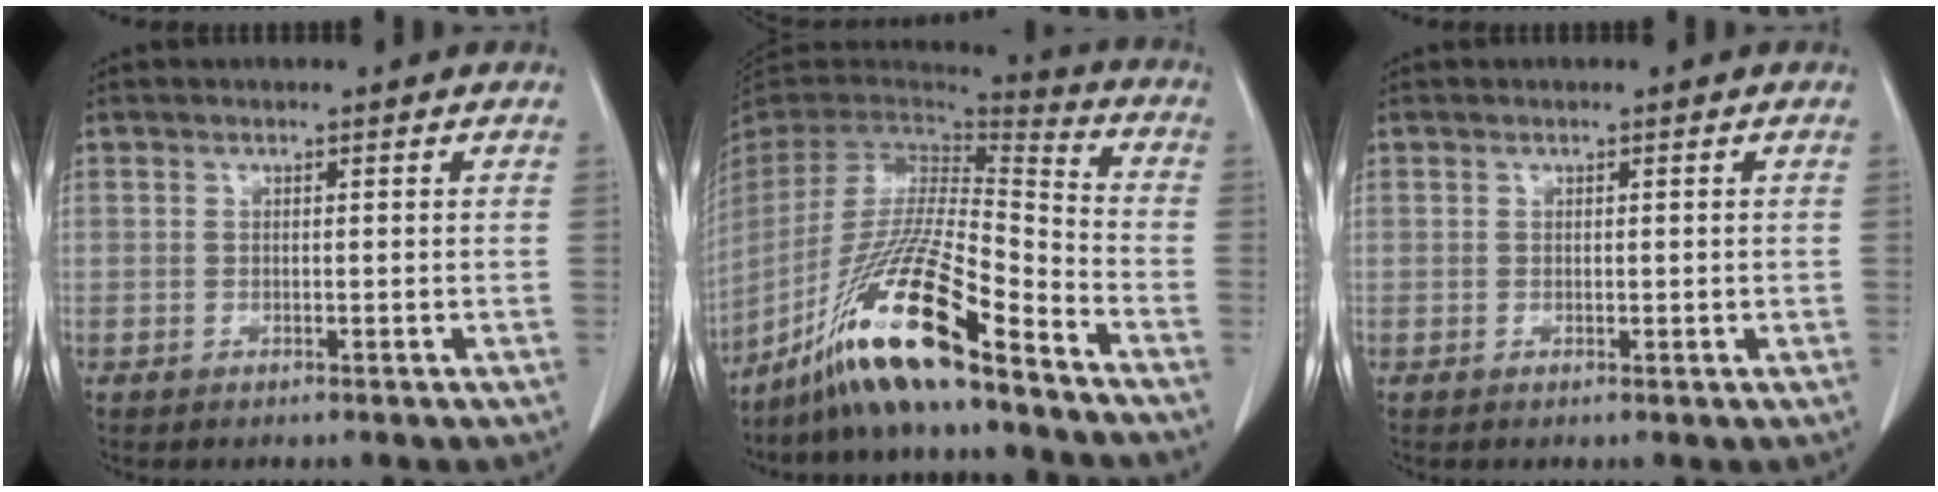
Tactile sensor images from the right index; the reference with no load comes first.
{"total": 19.4, "force": [-13.5, 1.0, 14.0], "torque": [-0.302, -0.036, -0.254]}
{"total": 0.5, "force": [0.2, 0.3, 0.3], "torque": [-0.003, 0.000, 0.008]}